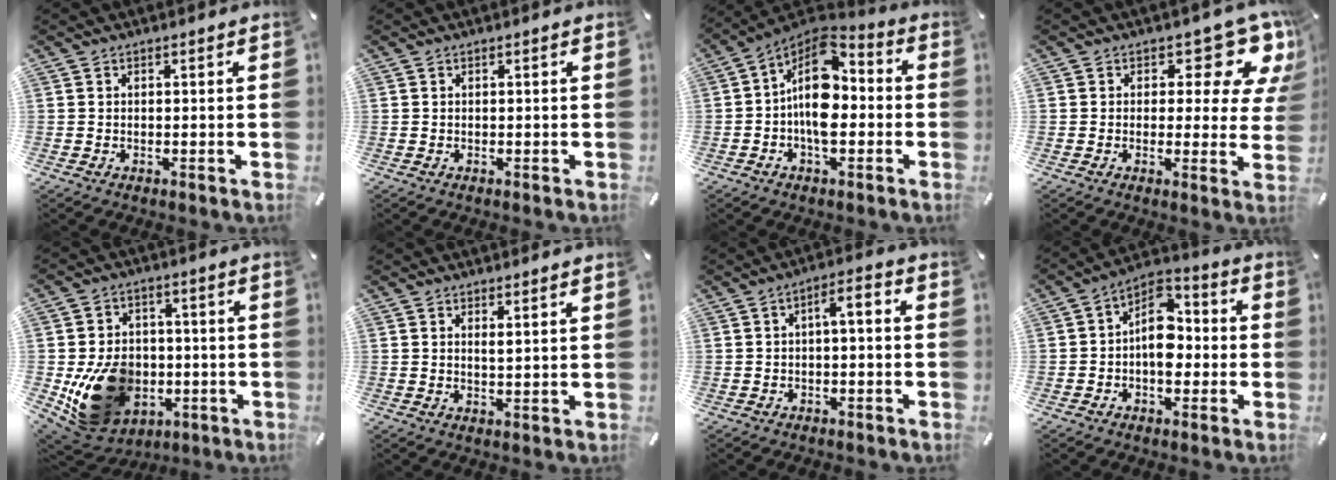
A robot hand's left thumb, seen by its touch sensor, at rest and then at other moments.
{"total": 0.0}
{"total": 13.3, "force": [-1.5, 7.8, 10.6], "torque": [-0.203, -0.007, -0.031]}
{"total": 11.7, "force": [6.9, 5.7, 7.5], "torque": [-0.082, -0.058, 0.116]}
{"total": 16.5, "force": [-3.4, 13.4, 9.0], "torque": [-0.172, 0.008, -0.050]}
{"total": 1.7, "force": [1.3, -0.2, 1.1], "torque": [-0.022, -0.004, 0.022]}
{"total": 4.2, "force": [-1.7, 1.5, 3.6], "torque": [-0.064, 0.016, -0.035]}
{"total": 9.5, "force": [-1.1, 6.6, 6.7], "torque": [-0.110, 0.005, -0.023]}